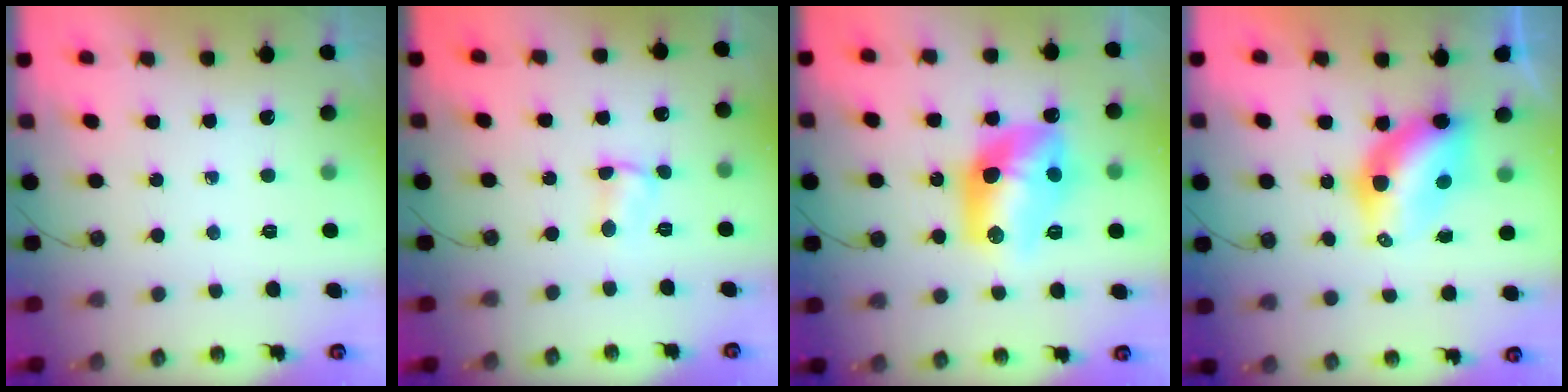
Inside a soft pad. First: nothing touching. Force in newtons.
{"total": 2.3, "press": 2.3, "slide": 0.3}
{"total": 14.1, "press": 14.0, "slide": 1.1}
{"total": 8.6, "press": 8.6, "slide": 0.8}